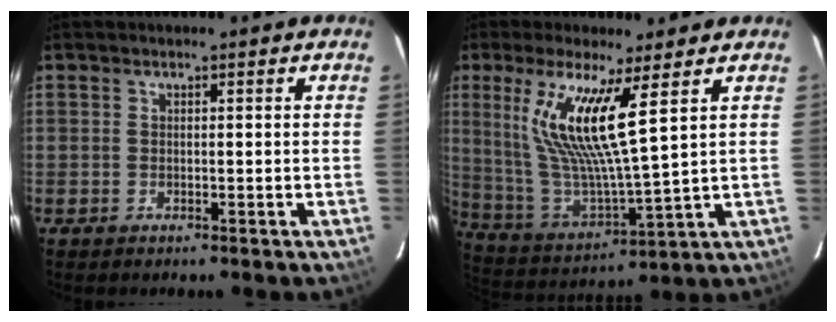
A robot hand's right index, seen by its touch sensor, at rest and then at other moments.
{"total": 15.1, "force": [6.6, 1.1, 13.5], "torque": [-0.260, -0.010, 0.140]}